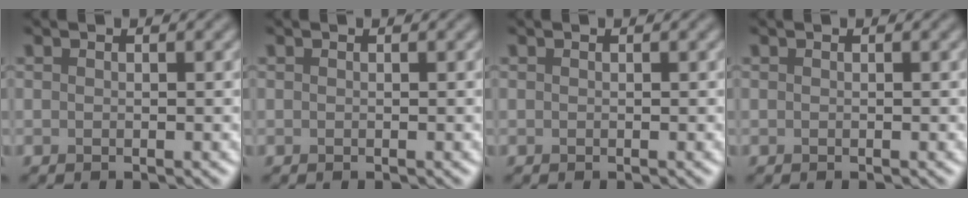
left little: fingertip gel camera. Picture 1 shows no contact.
{"total": 0.0}
{"total": 0.0}
{"total": 0.0}